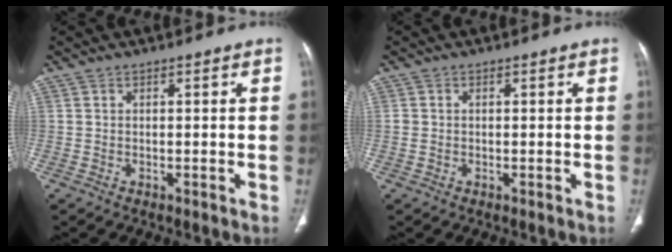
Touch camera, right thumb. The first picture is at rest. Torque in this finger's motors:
{"motor_torque": [0.03, 0.03, 0.05, 0.57, 0.04]}